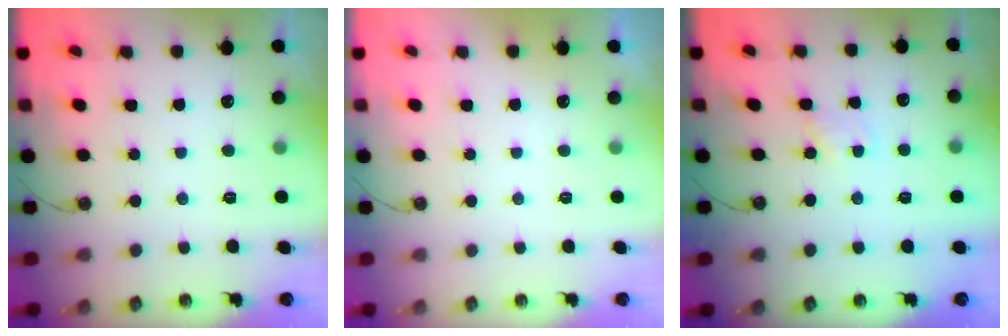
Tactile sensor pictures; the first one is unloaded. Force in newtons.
{"total": 0.0}
{"total": 2.7, "press": 2.7, "slide": 0.4}